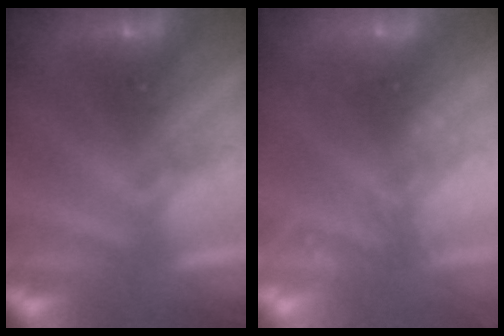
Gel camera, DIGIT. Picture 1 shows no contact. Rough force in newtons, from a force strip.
{"total": 2.4}